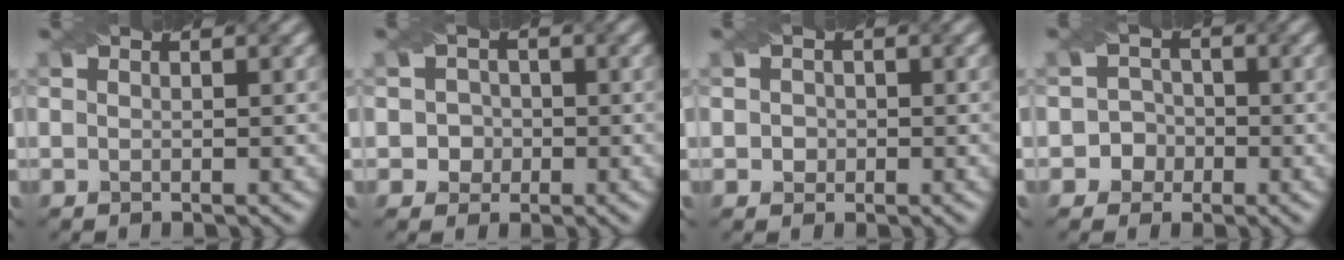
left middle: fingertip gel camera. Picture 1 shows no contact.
{"total": 2.1, "force": [-0.2, 2.0, 0.4], "torque": [0.012, 0.003, -0.007]}
{"total": 1.3, "force": [0.1, 1.2, 0.4], "torque": [-0.002, 0.001, 0.000]}
{"total": 2.9, "force": [-1.1, 2.7, 0.1], "torque": [0.031, 0.009, -0.028]}